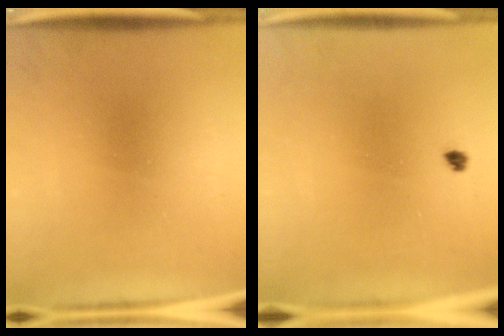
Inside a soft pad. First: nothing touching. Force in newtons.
{"total": 1.0}